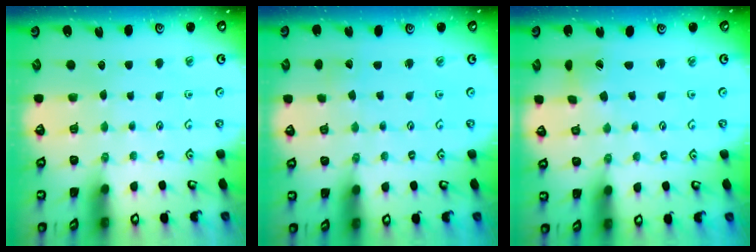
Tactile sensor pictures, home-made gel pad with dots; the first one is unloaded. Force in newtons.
{"total": 2.4, "press": 2.4, "slide": 0.3}
{"total": 2.2, "press": 2.2, "slide": 0.3}